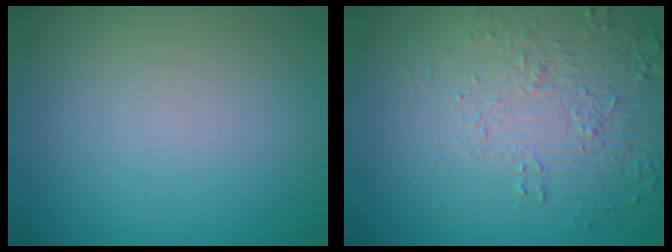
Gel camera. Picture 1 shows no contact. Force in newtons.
{"total": 5.8, "press": 3.8, "slide": 4.4}